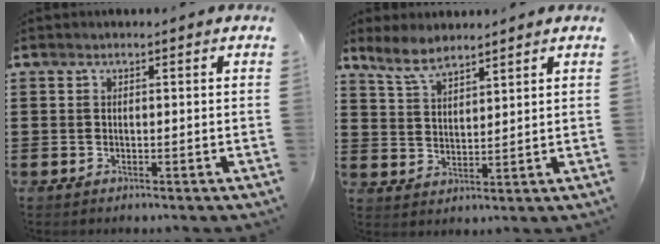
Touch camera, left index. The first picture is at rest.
{"total": 5.2, "force": [4.4, 1.3, 2.3], "torque": [-0.058, -0.006, 0.083]}